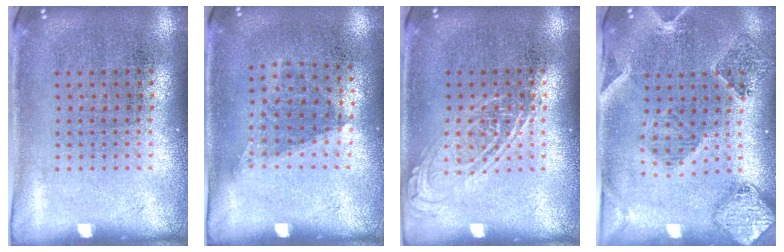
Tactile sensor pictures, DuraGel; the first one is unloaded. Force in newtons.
{"total": 1.1, "press": 0.8, "slide": 0.8}
{"total": 2.0, "press": 2.0, "slide": 0.2}
{"total": 1.4, "press": 1.4, "slide": 0.3}